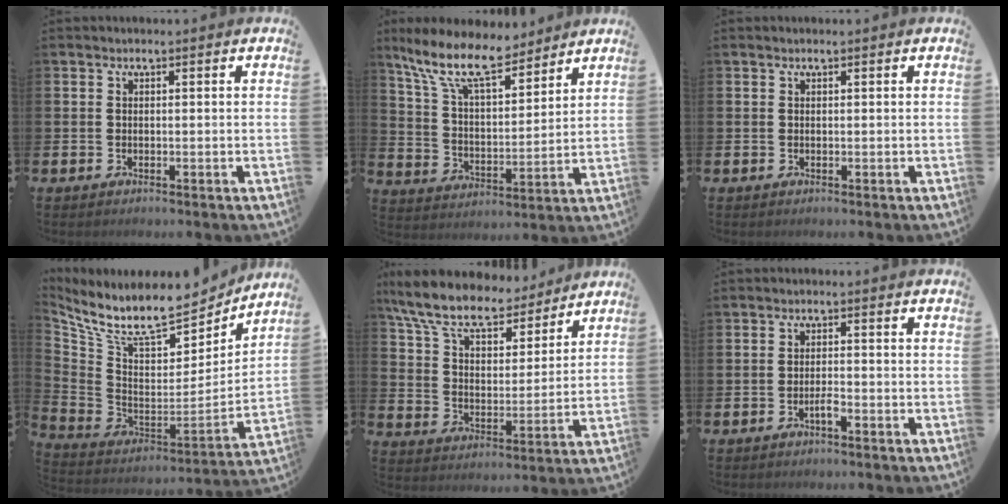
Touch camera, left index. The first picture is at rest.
{"total": 11.6, "force": [9.3, 4.0, 5.6], "torque": [-0.138, -0.044, 0.167]}
{"total": 0.0}
{"total": 10.5, "force": [8.8, 3.2, 4.9], "torque": [-0.124, -0.064, 0.151]}
{"total": 10.4, "force": [9.1, 3.1, 3.8], "torque": [-0.117, -0.055, 0.163]}
{"total": 1.6, "force": [-0.9, 0.2, 1.3], "torque": [-0.026, -0.001, -0.016]}